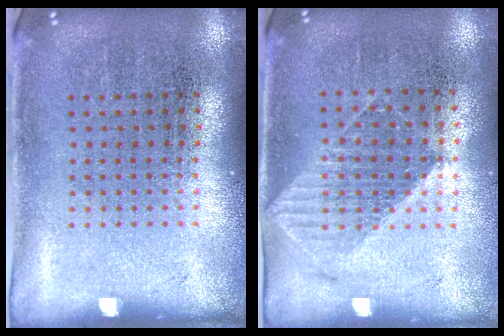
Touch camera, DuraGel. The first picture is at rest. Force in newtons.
{"total": 1.2, "press": 1.1, "slide": 0.3}